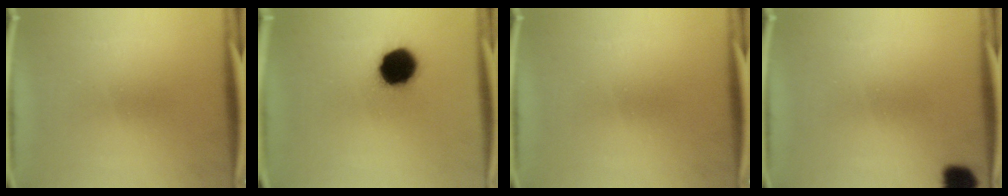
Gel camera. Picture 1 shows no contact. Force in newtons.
{"total": 14.1}
{"total": 0.0}
{"total": 5.0}